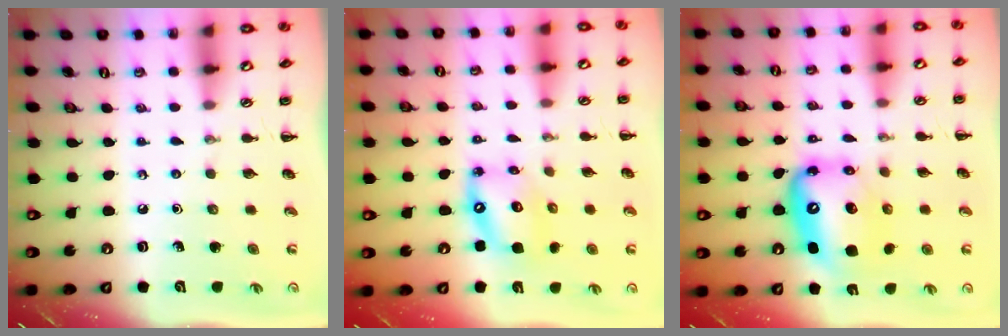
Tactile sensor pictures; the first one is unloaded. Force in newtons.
{"total": 12.1, "press": 11.7, "slide": 2.8}
{"total": 12.9, "press": 12.4, "slide": 3.5}